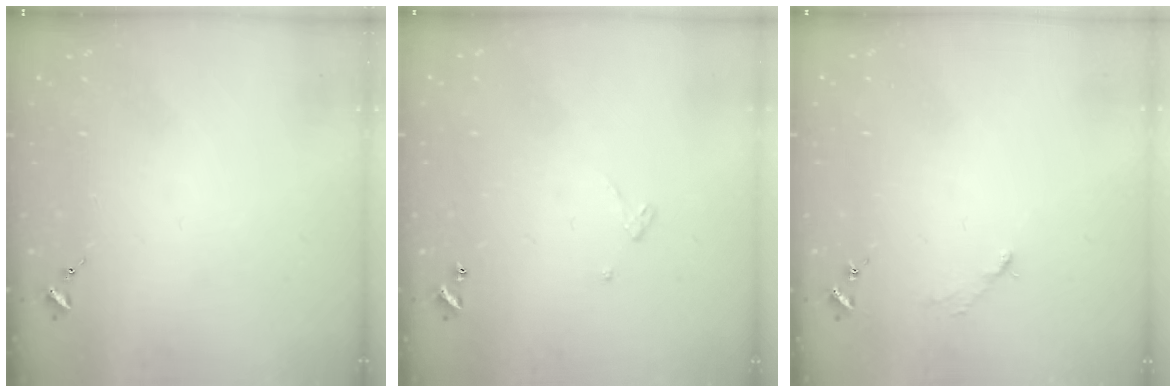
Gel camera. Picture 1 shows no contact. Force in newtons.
{"total": 3.4, "press": 3.4, "slide": 0.1}
{"total": 2.9, "press": 2.9, "slide": 0.4}